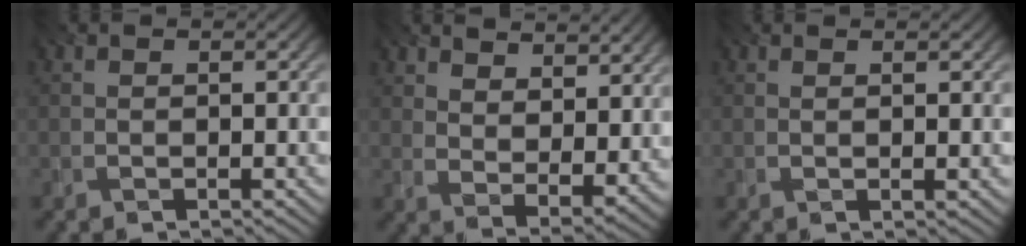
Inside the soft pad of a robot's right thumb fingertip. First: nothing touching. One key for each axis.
{"total": 9.3, "fx": 6.4, "fy": 4.1, "fz": 5.2, "tx": -0.107, "ty": -0.014, "tz": 0.104}
{"total": 1.2, "fx": 0.8, "fy": -0.1, "fz": 0.9, "tx": -0.013, "ty": -0.001, "tz": 0.016}